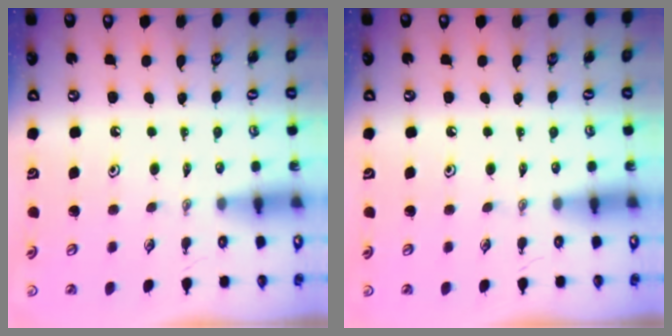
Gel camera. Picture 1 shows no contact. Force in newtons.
{"total": 0.0}